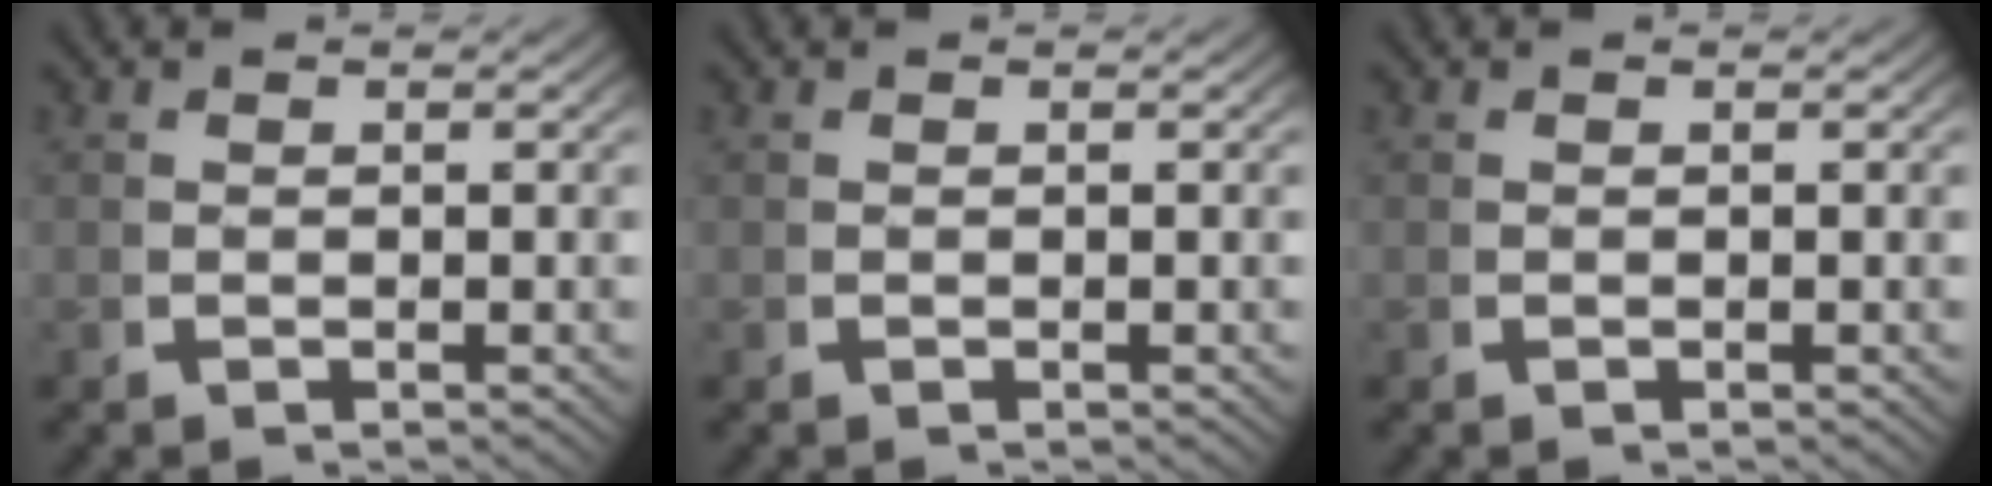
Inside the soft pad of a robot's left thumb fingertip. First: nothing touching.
{"total": 0.0}
{"total": 0.0}